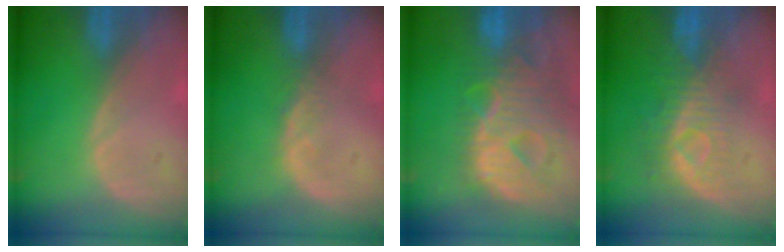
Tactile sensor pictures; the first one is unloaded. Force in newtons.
{"total": 1.4, "press": 1.4, "slide": 0.2}
{"total": 13.0, "press": 11.0, "slide": 6.8}
{"total": 8.3, "press": 7.5, "slide": 3.6}